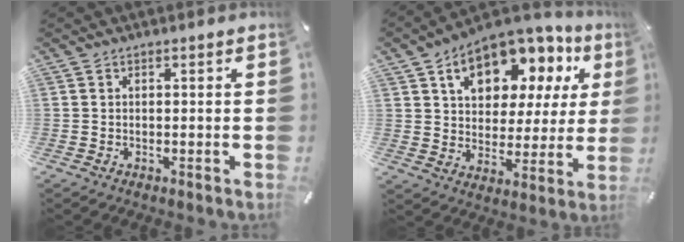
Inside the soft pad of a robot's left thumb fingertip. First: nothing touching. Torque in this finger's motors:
{"motor_torque": [2.52, 2.49, 1.74, -1.03, 0.31]}